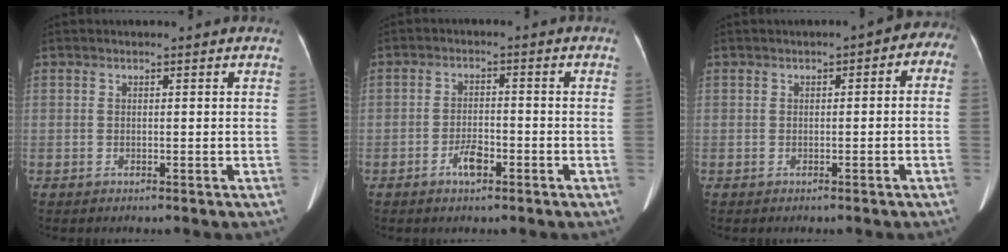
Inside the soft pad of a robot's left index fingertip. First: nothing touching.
{"total": 3.4, "force": [-2.1, 1.2, 2.4], "torque": [-0.043, 0.003, -0.037]}
{"total": 4.1, "force": [-0.2, 2.6, 3.1], "torque": [-0.023, 0.031, -0.009]}